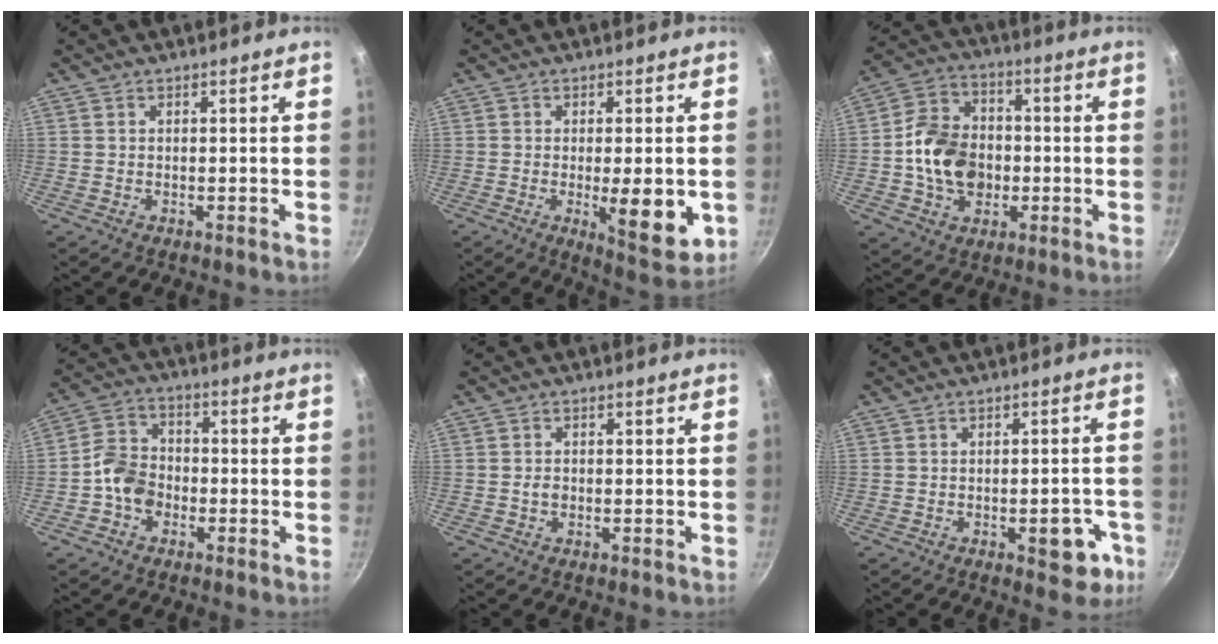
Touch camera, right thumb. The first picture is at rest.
{"total": 10.7, "force": [-1.8, 3.4, 10.0], "torque": [-0.119, -0.014, -0.017]}
{"total": 13.9, "force": [-1.5, 10.7, 8.6], "torque": [-0.126, 0.024, -0.033]}
{"total": 7.6, "force": [-2.5, 6.0, 4.0], "torque": [-0.051, 0.028, -0.059]}
{"total": 1.5, "force": [-0.3, 1.1, 1.0], "torque": [-0.017, 0.005, -0.005]}
{"total": 7.0, "force": [-2.8, 3.5, 5.4], "torque": [-0.038, 0.021, -0.029]}